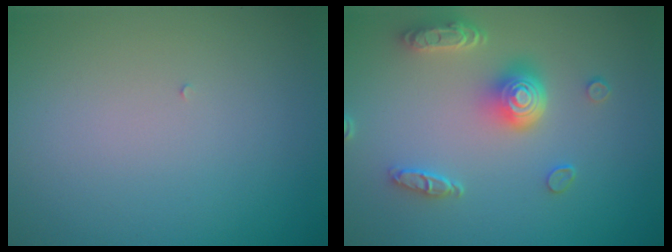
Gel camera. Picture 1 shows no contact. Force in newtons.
{"total": 4.8, "press": 3.7, "slide": 3.0}